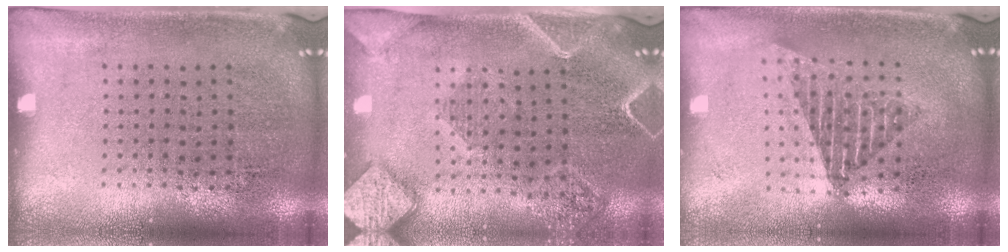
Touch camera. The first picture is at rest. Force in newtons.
{"total": 2.6, "press": 2.2, "slide": 1.3}
{"total": 1.7, "press": 1.4, "slide": 1.1}